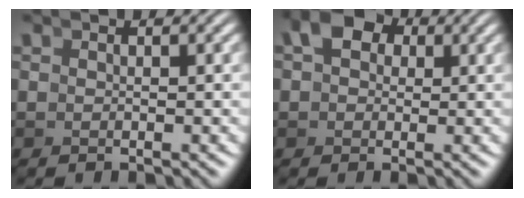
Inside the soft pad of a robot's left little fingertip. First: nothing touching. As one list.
[{"total": 6.1, "force": [2.3, 4.6, 3.3], "torque": [-0.050, 0.015, 0.025]}]